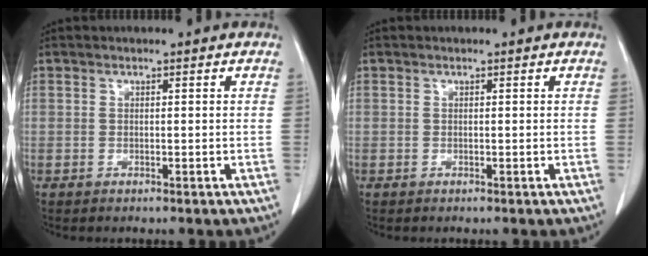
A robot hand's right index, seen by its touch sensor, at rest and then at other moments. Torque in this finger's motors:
{"motor_torque": [0.00, 0.00, 0.00, 0.00]}